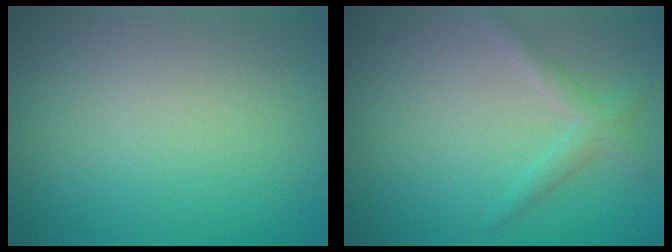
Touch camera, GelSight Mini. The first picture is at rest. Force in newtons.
{"total": 1.8, "press": 1.8, "slide": 0.1}